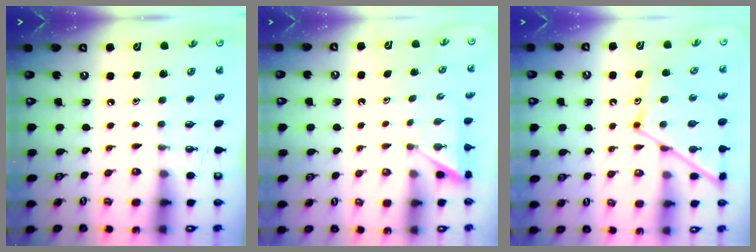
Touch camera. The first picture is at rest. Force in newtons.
{"total": 1.9, "press": 1.9, "slide": 0.2}
{"total": 12.3, "press": 12.3, "slide": 1.0}